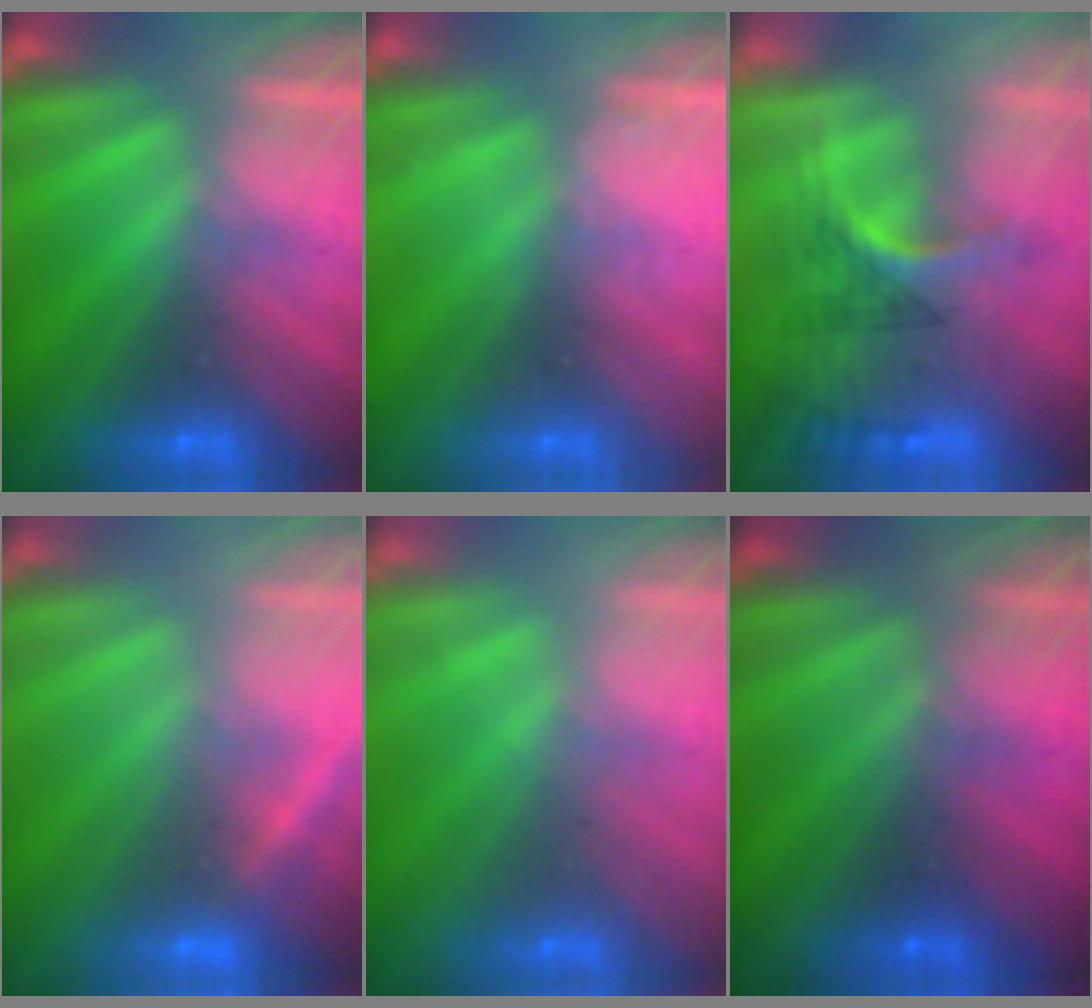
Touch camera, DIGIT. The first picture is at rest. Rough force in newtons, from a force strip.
{"total": 2.2}
{"total": 2.9}
{"total": 2.4}
{"total": 2.2}
{"total": 1.8}